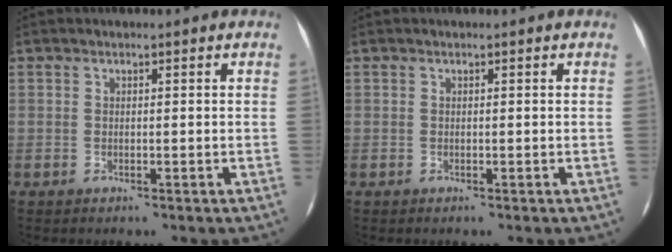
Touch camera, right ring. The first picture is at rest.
{"total": 0.0}